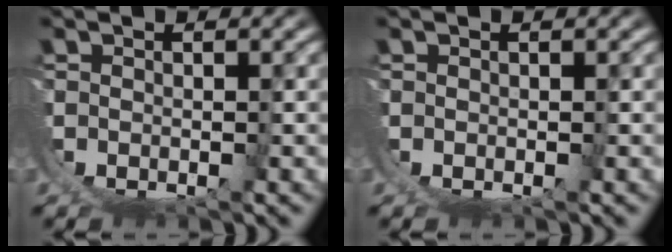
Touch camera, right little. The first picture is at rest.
{"total": 0.0}